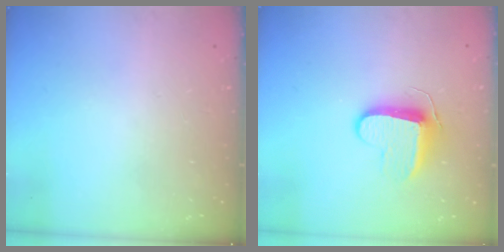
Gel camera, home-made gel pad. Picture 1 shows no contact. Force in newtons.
{"total": 9.3, "press": 9.3, "slide": 0.3}